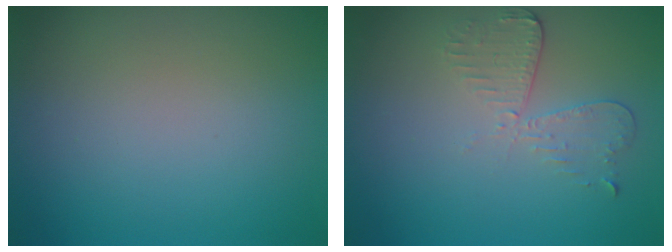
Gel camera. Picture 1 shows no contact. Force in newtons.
{"total": 2.9, "press": 2.6, "slide": 1.4}